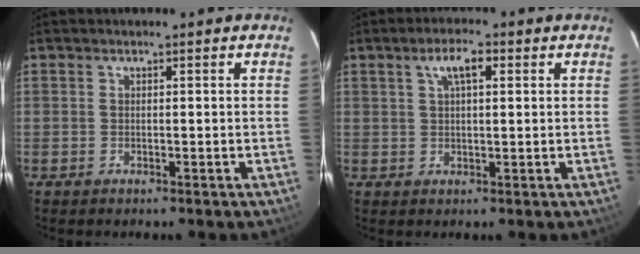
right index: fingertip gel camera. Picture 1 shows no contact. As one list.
[{"total": 4.6, "force": [1.9, 1.6, 3.8], "torque": [-0.068, 0.014, 0.034]}]